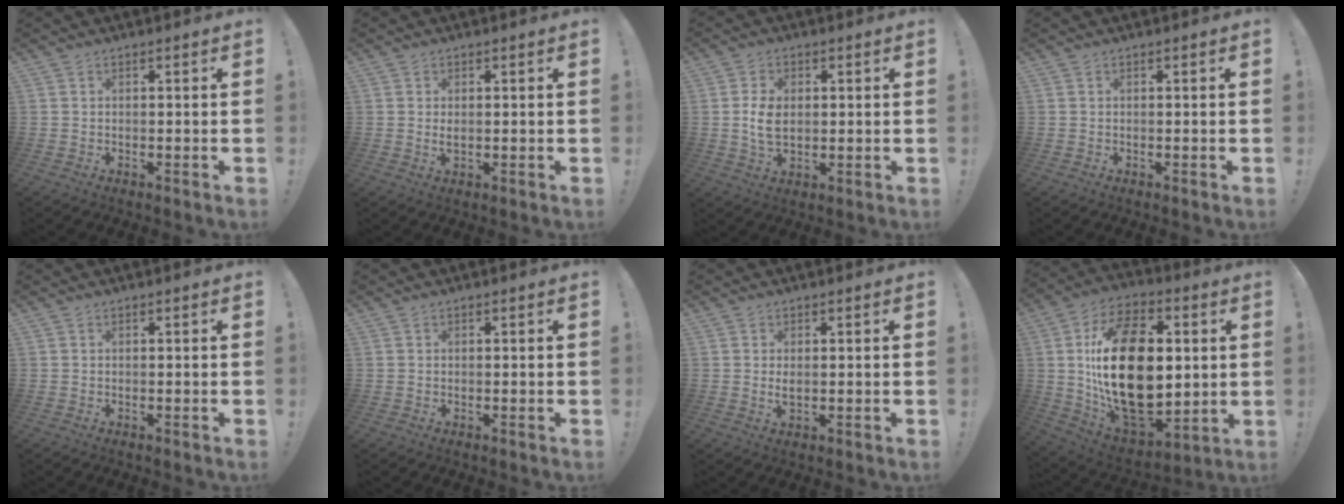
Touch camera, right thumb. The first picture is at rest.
{"total": 1.2, "force": [0.4, 0.5, 1.1], "torque": [-0.008, -0.005, 0.004]}
{"total": 6.8, "force": [0.3, 4.5, 5.0], "torque": [-0.089, -0.002, 0.002]}
{"total": 0.0}
{"total": 0.0}
{"total": 0.0}
{"total": 1.7, "force": [0.5, 0.8, 1.5], "torque": [-0.015, -0.005, 0.005]}
{"total": 30.2, "force": [2.4, 18.4, 23.8], "torque": [-0.452, -0.017, 0.052]}